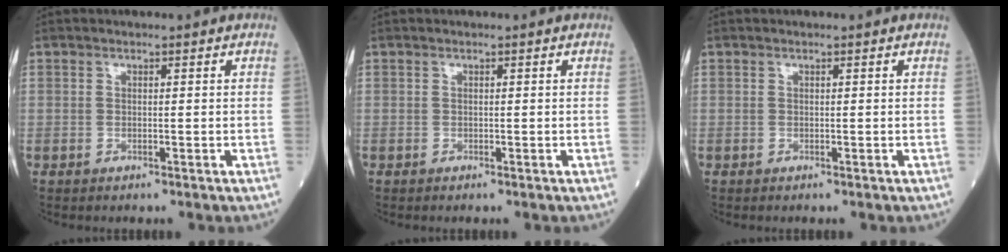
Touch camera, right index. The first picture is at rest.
{"total": 0.0}
{"total": 0.0}